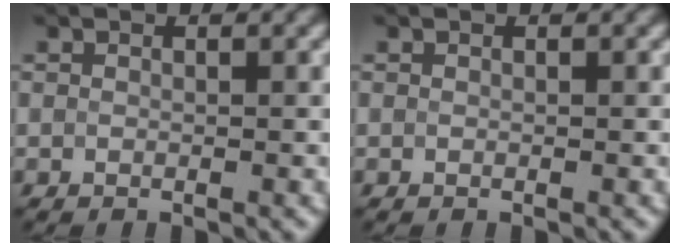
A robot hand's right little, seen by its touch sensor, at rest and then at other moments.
{"total": 0.0}